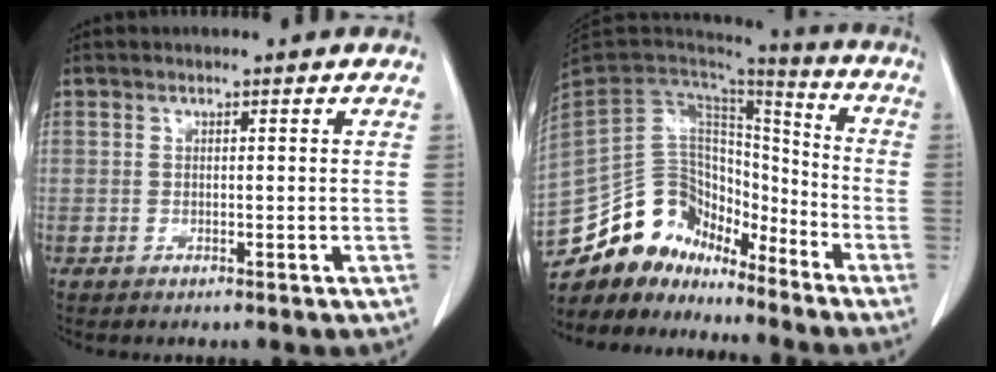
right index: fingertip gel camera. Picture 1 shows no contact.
{"total": 16.3, "force": [-13.2, 8.3, 4.9], "torque": [-0.085, 0.070, -0.233]}